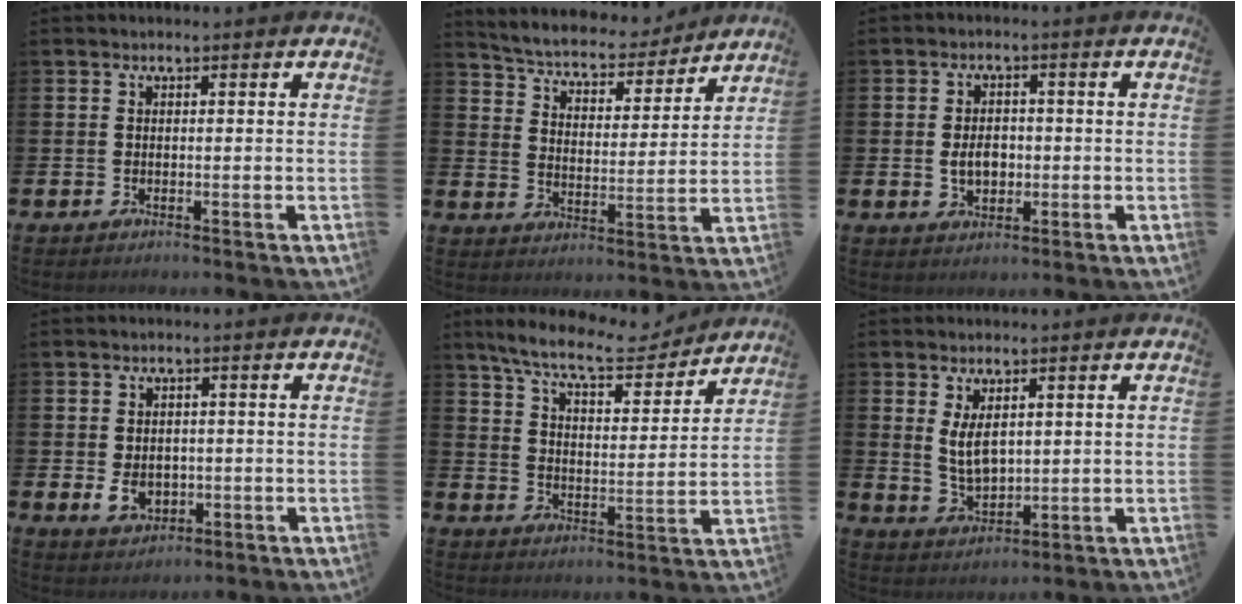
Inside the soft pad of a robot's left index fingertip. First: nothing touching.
{"total": 5.6, "force": [5.3, 1.6, 0.8], "torque": [-0.044, -0.047, 0.086]}
{"total": 3.5, "force": [-0.4, 2.5, 2.5], "torque": [-0.026, -0.003, -0.014]}
{"total": 3.5, "force": [-0.6, 2.6, 2.2], "torque": [-0.030, -0.001, -0.015]}
{"total": 9.4, "force": [8.5, 1.7, 3.7], "torque": [-0.093, -0.049, 0.147]}
{"total": 4.2, "force": [2.0, 1.9, 3.1], "torque": [-0.039, -0.012, 0.032]}